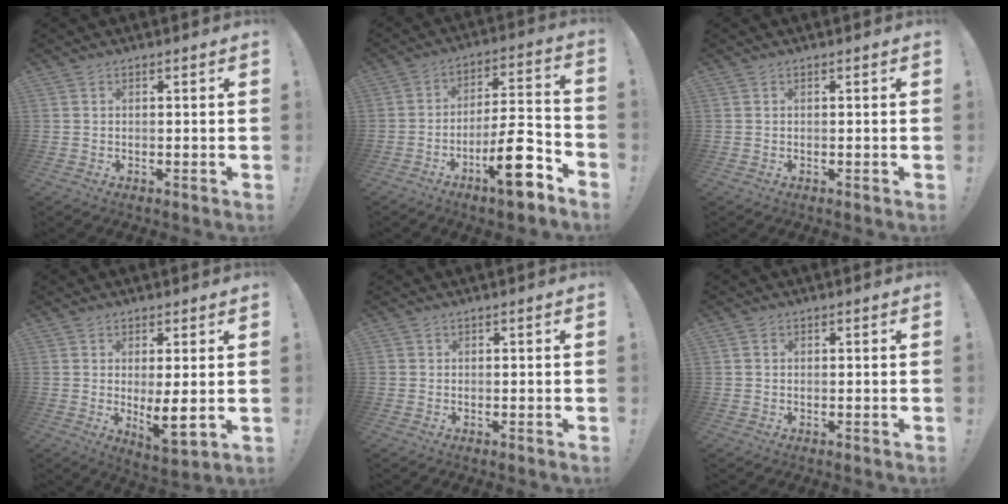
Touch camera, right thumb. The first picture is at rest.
{"total": 15.1, "force": [-8.4, 4.1, 11.8], "torque": [-0.164, 0.055, -0.133]}
{"total": 0.0}
{"total": 7.5, "force": [0.8, 2.3, 7.1], "torque": [-0.088, -0.029, 0.019]}
{"total": 0.6, "force": [0.0, 0.6, 0.0], "torque": [-0.001, 0.002, 0.000]}
{"total": 0.6, "force": [0.1, 0.6, 0.2], "torque": [0.002, 0.000, 0.002]}